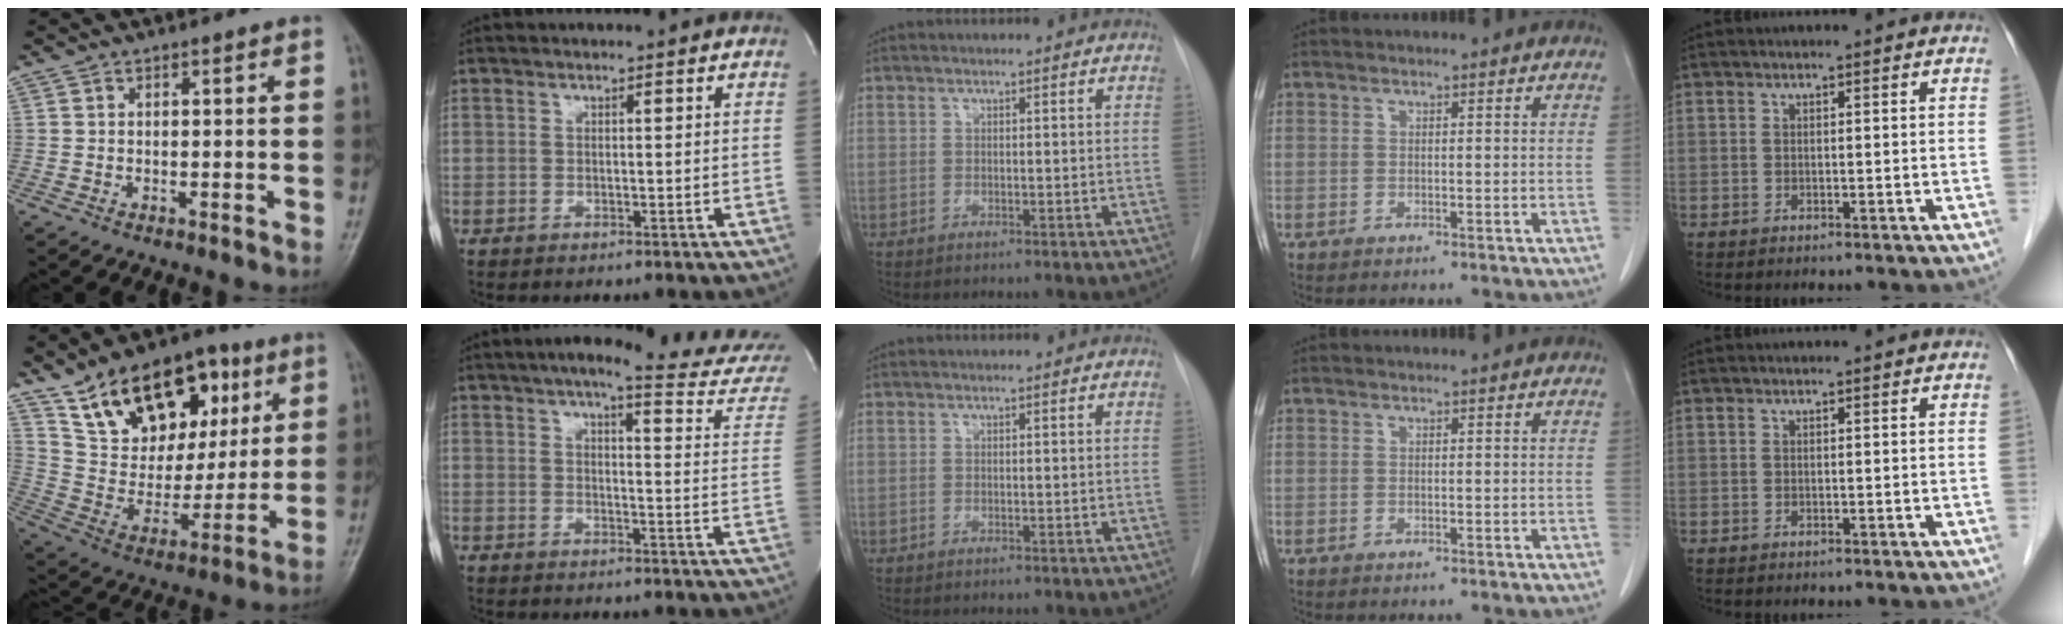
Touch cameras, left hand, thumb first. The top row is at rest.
{"thumb": {"total": 23.7, "force": [11.8, 14.1, 14.9], "torque": [-0.193, -0.022, 0.206]}, "index": {"total": 19.5, "force": [17.6, 1.2, 8.3], "torque": [-0.103, -0.054, 0.201]}}